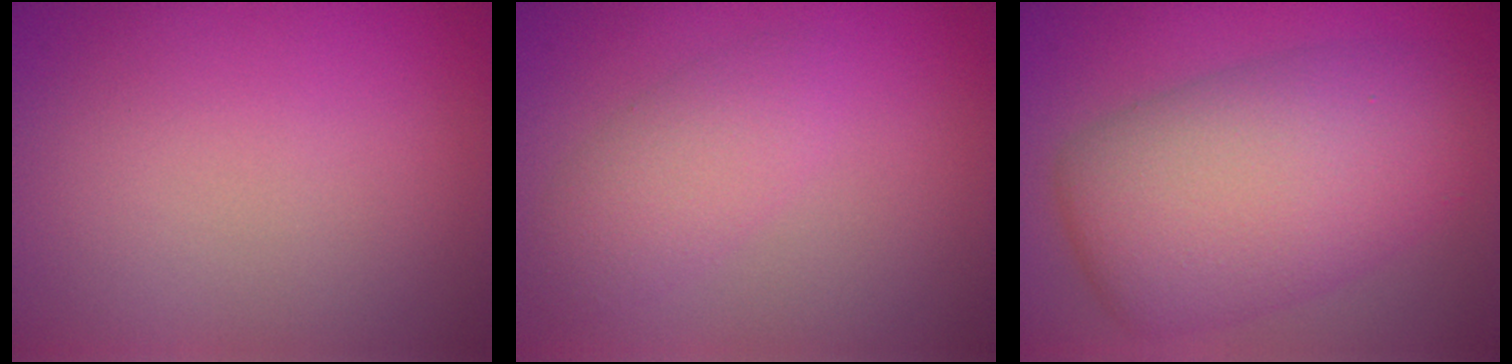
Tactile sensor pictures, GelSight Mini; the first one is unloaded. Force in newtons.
{"total": 2.8, "press": 2.8, "slide": 0.1}
{"total": 10.3, "press": 10.3, "slide": 0.2}